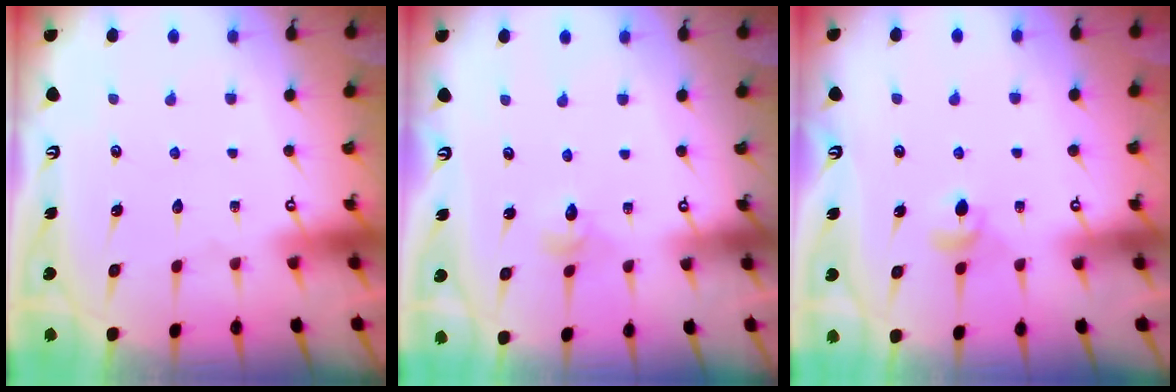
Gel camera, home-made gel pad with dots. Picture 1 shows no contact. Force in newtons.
{"total": 2.4, "press": 2.4, "slide": 0.3}
{"total": 4.9, "press": 4.9, "slide": 0.6}